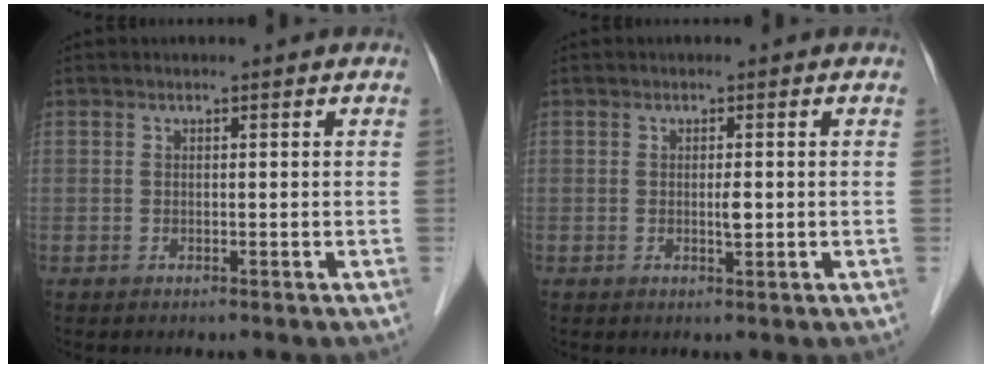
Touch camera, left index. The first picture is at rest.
{"total": 1.4, "force": [-0.1, 0.3, 1.3], "torque": [-0.024, -0.001, 0.000]}